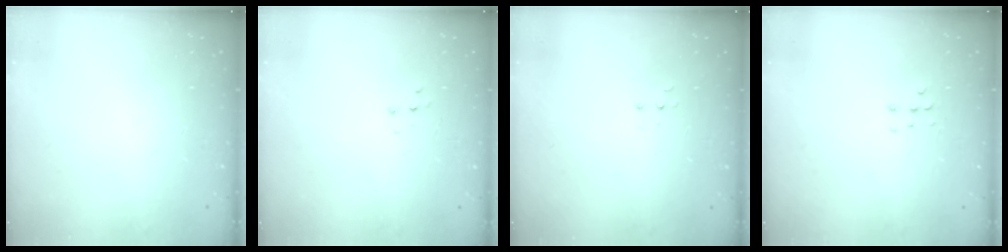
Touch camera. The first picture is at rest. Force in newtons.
{"total": 4.3, "press": 4.3, "slide": 0.4}
{"total": 3.0, "press": 2.9, "slide": 0.7}
{"total": 5.4, "press": 5.4, "slide": 0.9}